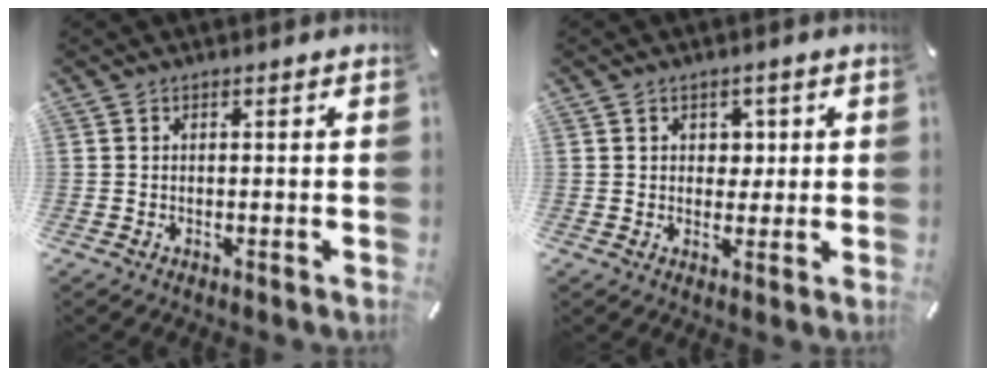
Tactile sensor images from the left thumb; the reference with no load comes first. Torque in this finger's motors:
{"motor_torque": [0.42, 0.28, 0.15, -0.11, 0.10]}